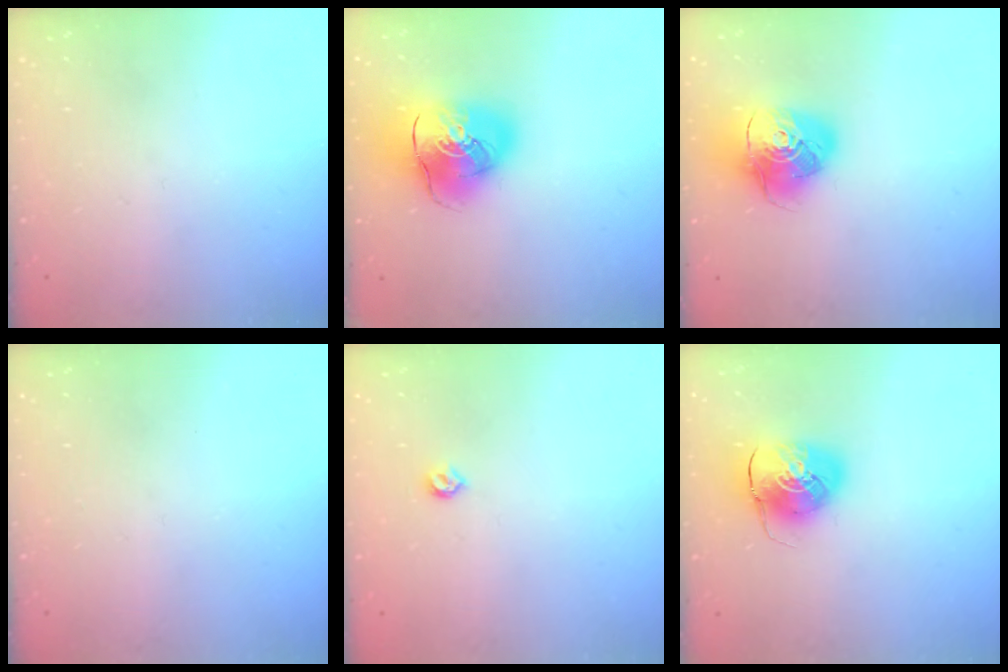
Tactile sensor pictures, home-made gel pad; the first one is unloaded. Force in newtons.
{"total": 15.9, "press": 15.6, "slide": 2.7}
{"total": 14.5, "press": 14.4, "slide": 1.9}
{"total": 0.0}
{"total": 4.0, "press": 3.9, "slide": 0.8}
{"total": 9.6, "press": 9.4, "slide": 1.7}